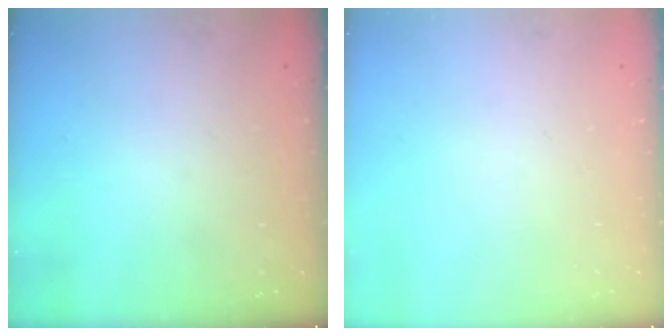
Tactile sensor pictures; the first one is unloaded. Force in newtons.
{"total": 0.0}